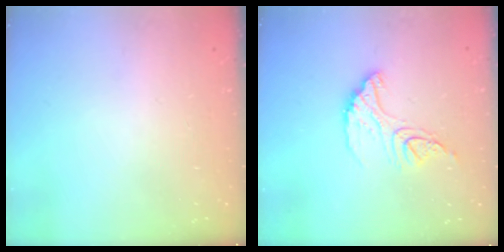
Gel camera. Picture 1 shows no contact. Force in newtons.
{"total": 12.7, "press": 12.6, "slide": 1.2}